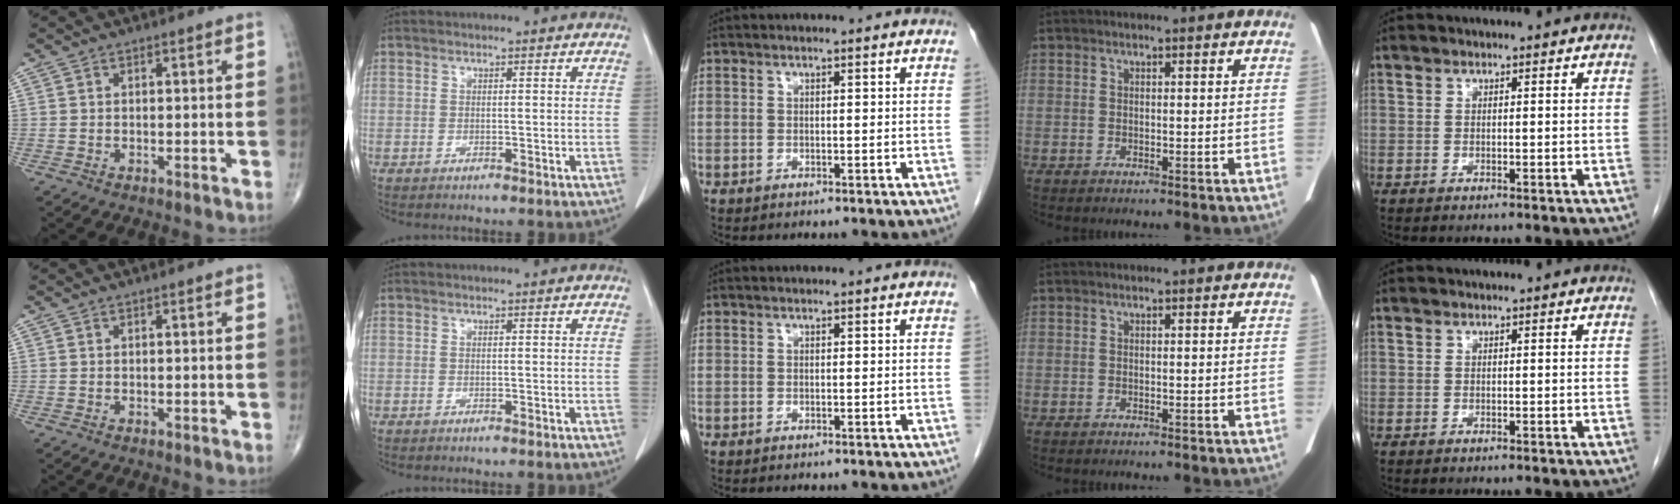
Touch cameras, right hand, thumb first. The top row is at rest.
{}